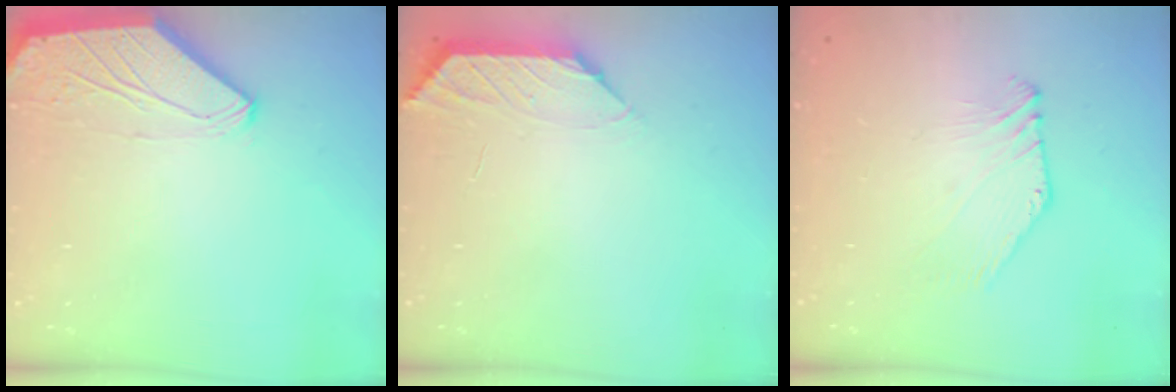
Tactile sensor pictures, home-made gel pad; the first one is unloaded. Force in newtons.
{"total": 1.0, "press": 0.9, "slide": 0.5}
{"total": 0.0}